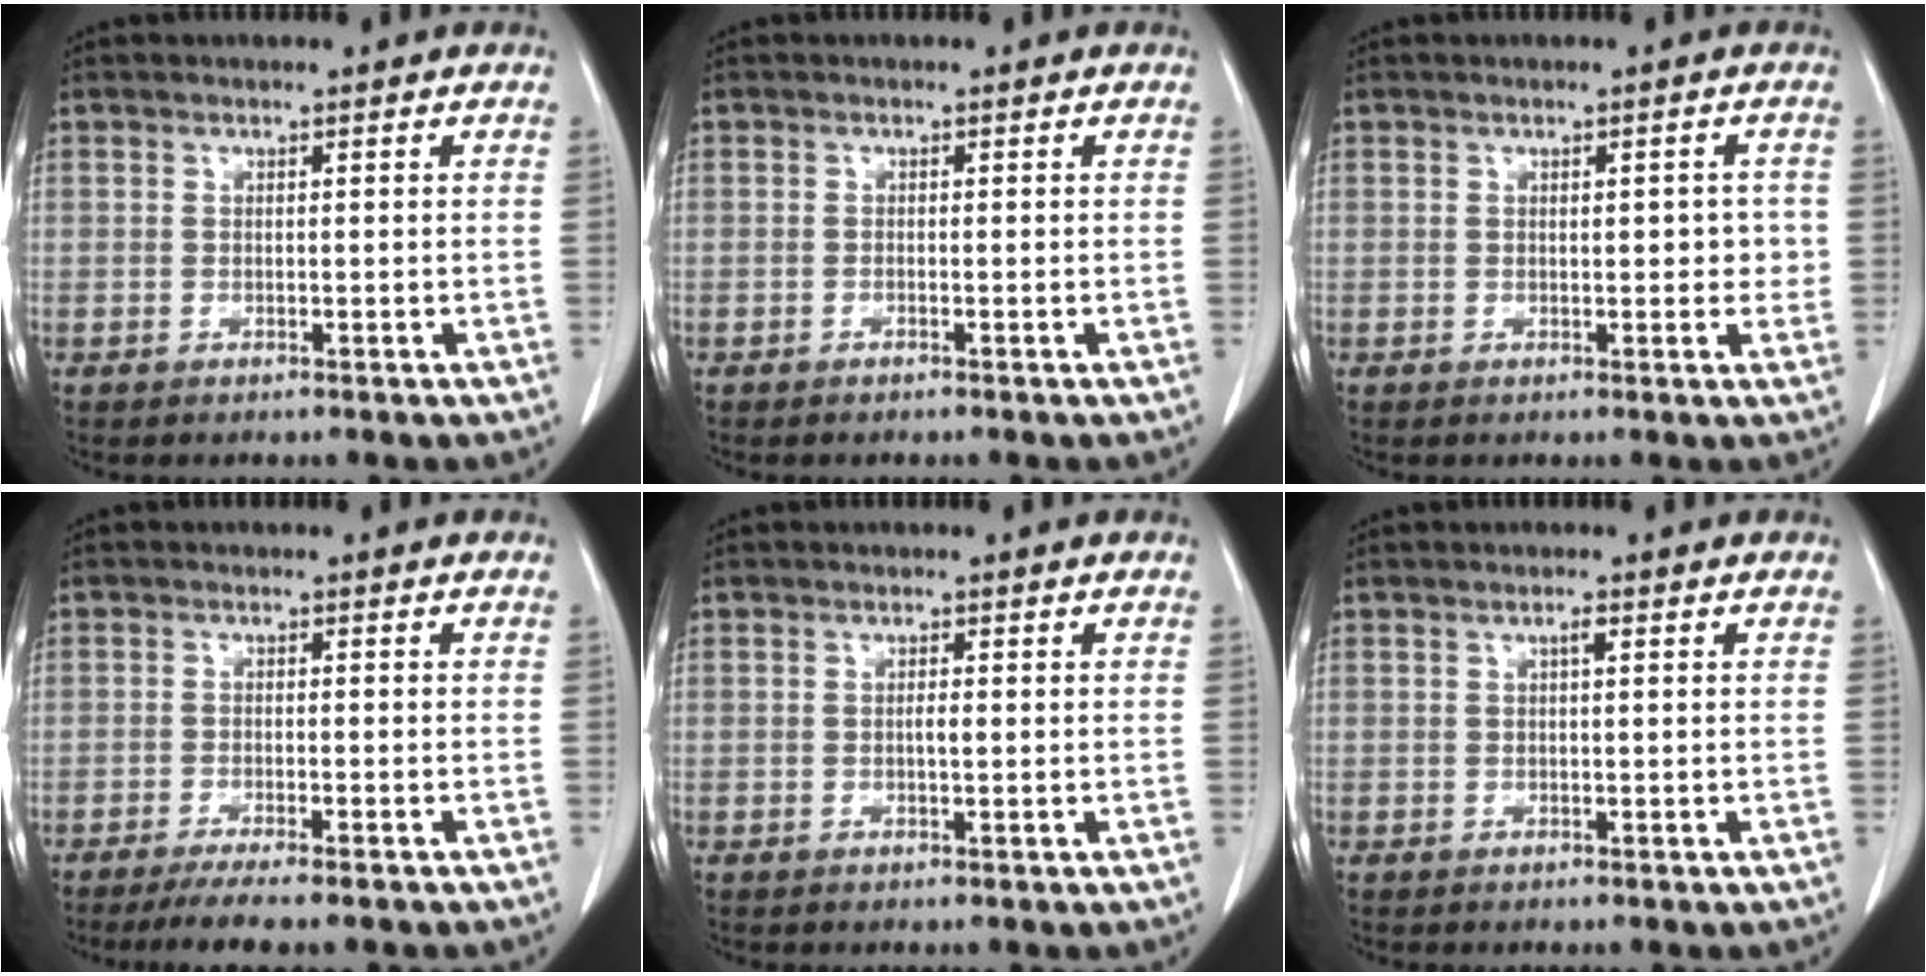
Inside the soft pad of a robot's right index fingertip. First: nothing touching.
{"total": 0.0}
{"total": 3.2, "force": [0.2, 1.5, 2.8], "torque": [-0.032, 0.003, 0.003]}
{"total": 7.1, "force": [-5.9, 0.3, 4.0], "torque": [-0.048, -0.014, -0.089]}
{"total": 1.1, "force": [0.0, 0.2, 1.0], "torque": [-0.019, 0.001, 0.000]}
{"total": 0.9, "force": [0.3, 0.1, 0.9], "torque": [-0.016, 0.003, 0.004]}